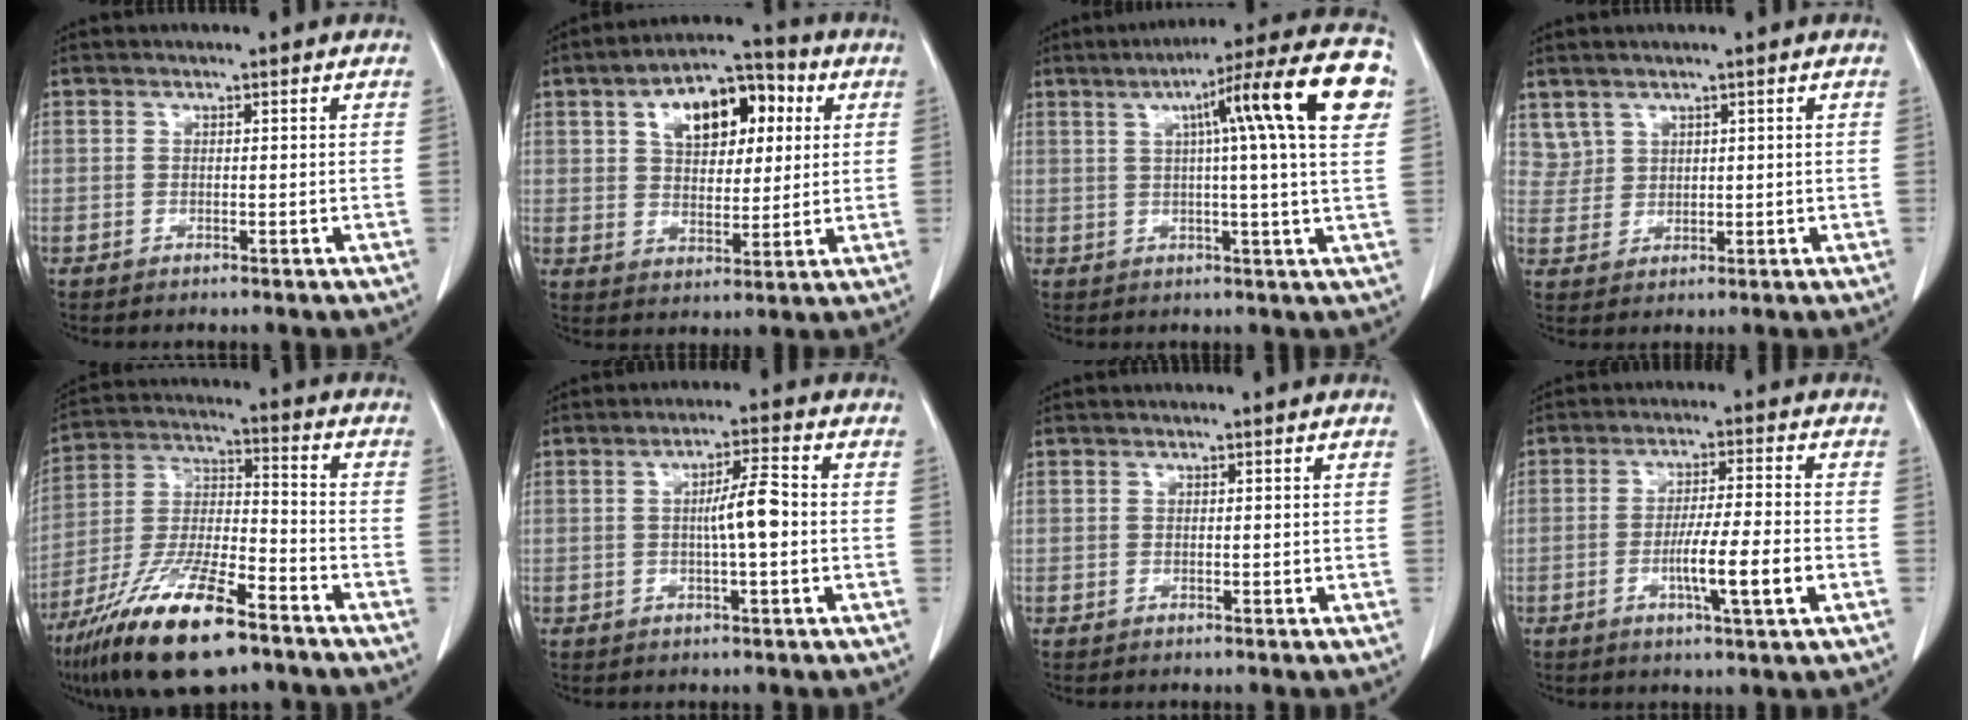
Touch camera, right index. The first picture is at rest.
{"total": 12.1, "force": [4.1, 6.6, 9.3], "torque": [-0.147, 0.033, 0.064]}
{"total": 16.4, "force": [4.9, -0.5, 15.6], "torque": [-0.218, 0.025, 0.056]}
{"total": 3.3, "force": [2.3, 2.3, -0.1], "torque": [0.013, 0.007, 0.051]}
{"total": 17.9, "force": [-11.7, 3.9, 13.0], "torque": [-0.273, -0.025, -0.215]}
{"total": 5.1, "force": [-0.2, 0.3, 5.1], "torque": [-0.084, 0.009, -0.002]}
{"total": 0.0}
{"total": 7.9, "force": [-2.4, -0.2, 7.5], "torque": [-0.126, -0.006, -0.041]}